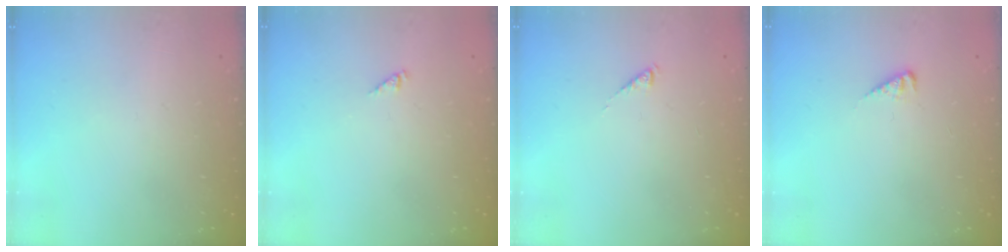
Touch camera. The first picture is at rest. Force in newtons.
{"total": 0.0}
{"total": 0.0}
{"total": 2.7, "press": 2.7, "slide": 0.3}